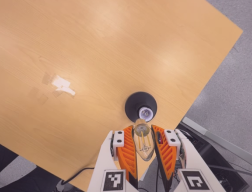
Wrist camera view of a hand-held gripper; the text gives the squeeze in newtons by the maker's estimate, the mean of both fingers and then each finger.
{"total": 21.6, "left": 24.4, "right": 18.8}